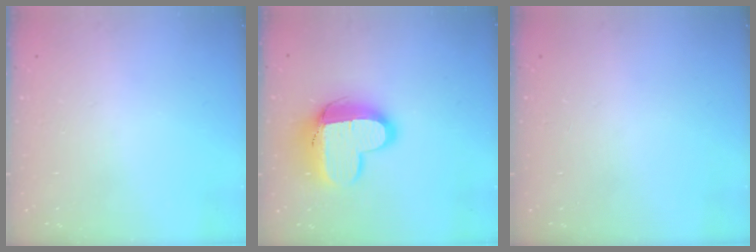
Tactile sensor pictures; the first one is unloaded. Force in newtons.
{"total": 14.0, "press": 13.9, "slide": 1.4}
{"total": 0.0}